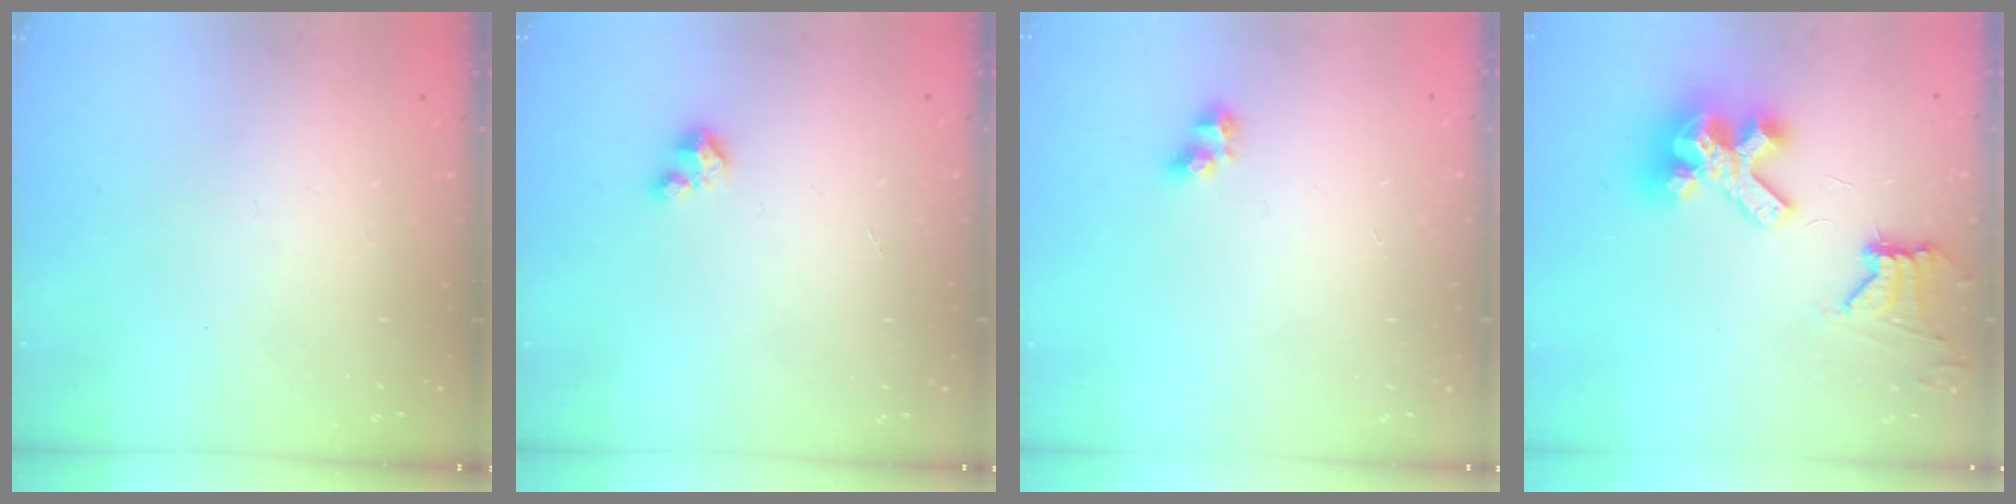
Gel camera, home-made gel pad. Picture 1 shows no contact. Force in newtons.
{"total": 1.5, "press": 1.5, "slide": 0.2}
{"total": 4.4, "press": 4.3, "slide": 0.8}
{"total": 11.8, "press": 11.7, "slide": 1.4}